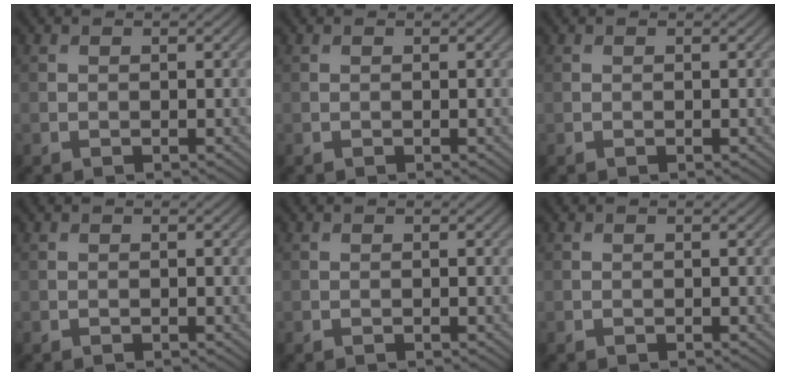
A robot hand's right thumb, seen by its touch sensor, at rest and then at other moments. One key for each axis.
{"total": 0.0}
{"total": 0.0}
{"total": 0.0}
{"total": 0.0}
{"total": 0.0}